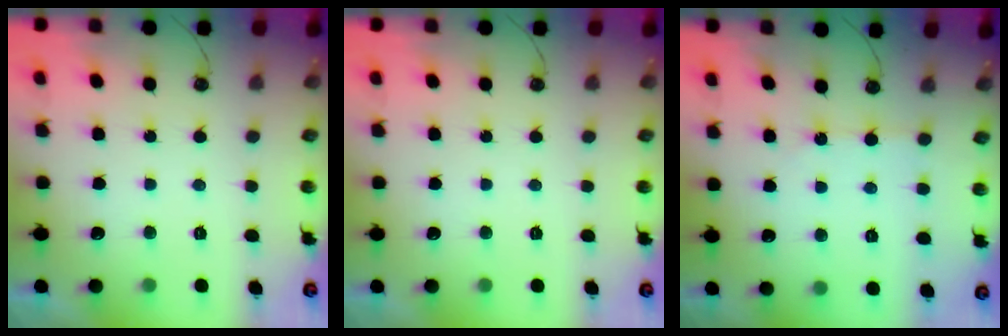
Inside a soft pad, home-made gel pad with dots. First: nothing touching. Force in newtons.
{"total": 0.0}
{"total": 2.6, "press": 2.5, "slide": 0.5}